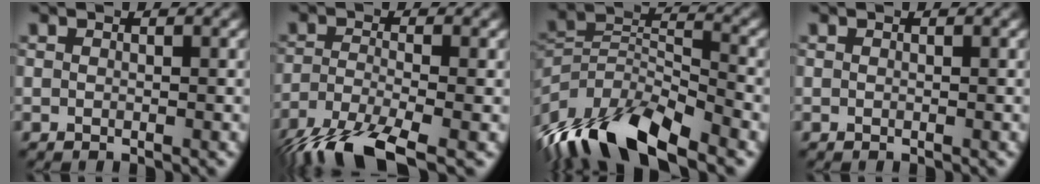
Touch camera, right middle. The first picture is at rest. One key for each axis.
{"total": 7.2, "fx": -5.1, "fy": 1.7, "fz": 4.8, "tx": -0.096, "ty": -0.016, "tz": -0.104}
{"total": 12.0, "fx": -8.9, "fy": 4.0, "fz": 7.1, "tx": -0.138, "ty": 0.000, "tz": -0.170}
{"total": 0.0}